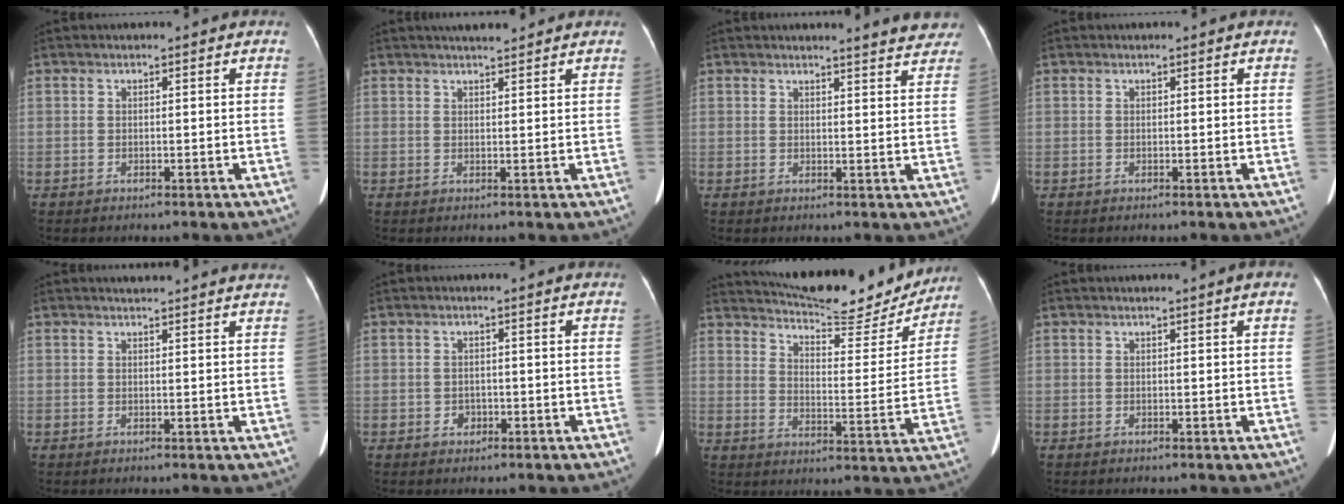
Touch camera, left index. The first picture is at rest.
{"total": 4.1, "force": [3.6, 0.6, 1.9], "torque": [-0.027, 0.015, 0.053]}
{"total": 6.6, "force": [6.3, 0.8, 1.8], "torque": [-0.013, -0.014, 0.049]}
{"total": 0.0}
{"total": 6.7, "force": [6.5, 0.2, 1.6], "torque": [-0.018, 0.013, 0.059]}
{"total": 1.5, "force": [-0.7, 1.2, 0.4], "torque": [-0.010, 0.002, -0.007]}
{"total": 18.3, "force": [17.2, 2.9, 5.3], "torque": [-0.082, -0.037, 0.227]}
{"total": 1.5, "force": [0.9, -0.1, 1.1], "torque": [-0.014, 0.004, 0.012]}